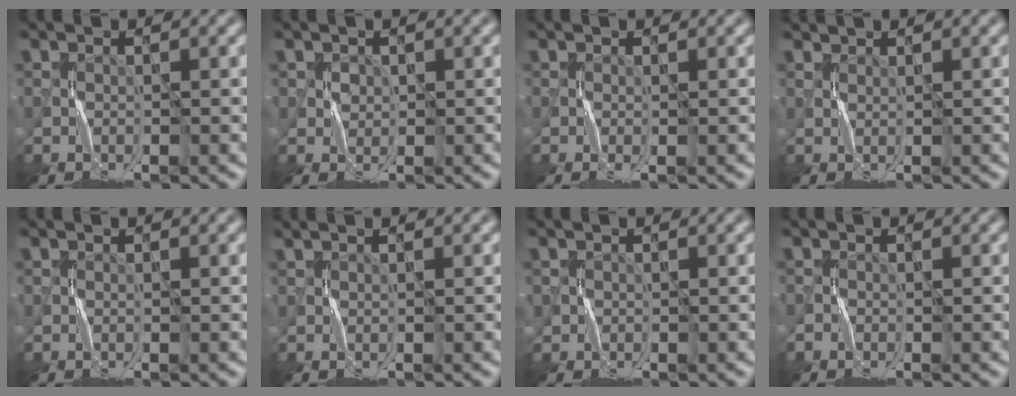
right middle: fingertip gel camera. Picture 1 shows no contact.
{"total": 1.2, "force": [0.6, 1.0, -0.1], "torque": [-0.001, 0.002, 0.014]}
{"total": 0.7, "force": [-0.1, 0.1, 0.7], "torque": [-0.017, -0.003, -0.001]}
{"total": 1.1, "force": [1.1, 0.1, -0.3], "torque": [-0.001, 0.000, 0.025]}
{"total": 0.0}
{"total": 0.7, "force": [0.7, 0.1, 0.3], "torque": [-0.006, 0.000, 0.014]}
{"total": 0.9, "force": [0.2, 0.8, -0.2], "torque": [0.005, 0.000, 0.007]}
{"total": 0.7, "force": [-0.6, 0.5, 0.0], "torque": [-0.002, 0.004, -0.012]}